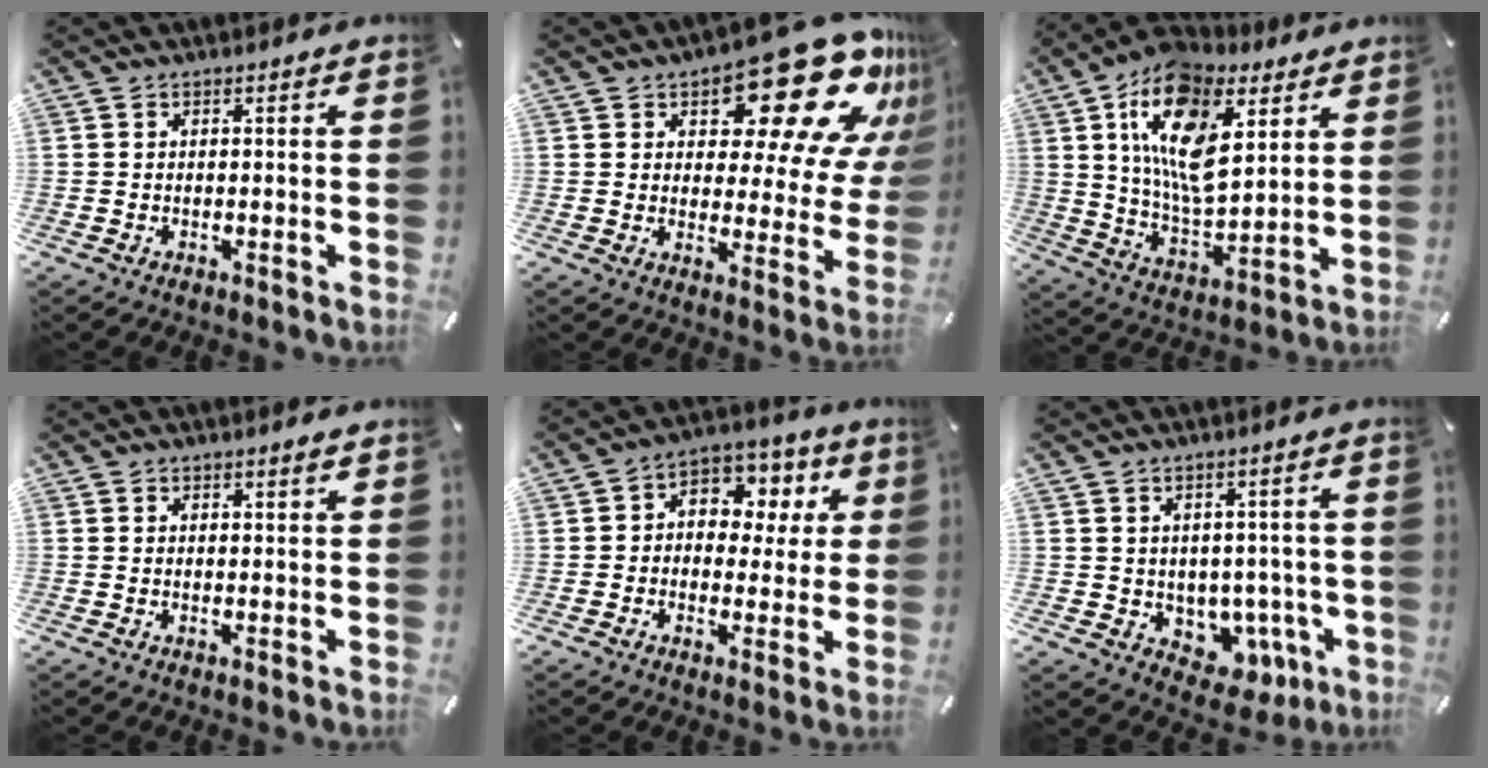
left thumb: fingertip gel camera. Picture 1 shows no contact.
{"total": 21.4, "force": [14.0, 9.1, 13.4], "torque": [-0.176, -0.104, 0.229]}
{"total": 18.8, "force": [8.0, 10.5, 13.4], "torque": [-0.263, -0.021, 0.139]}
{"total": 1.1, "force": [1.0, 0.4, 0.3], "torque": [0.002, -0.005, 0.017]}
{"total": 8.9, "force": [1.4, 7.6, 4.3], "torque": [-0.058, -0.006, 0.024]}
{"total": 6.4, "force": [1.1, 6.0, 1.8], "torque": [-0.015, -0.020, 0.031]}